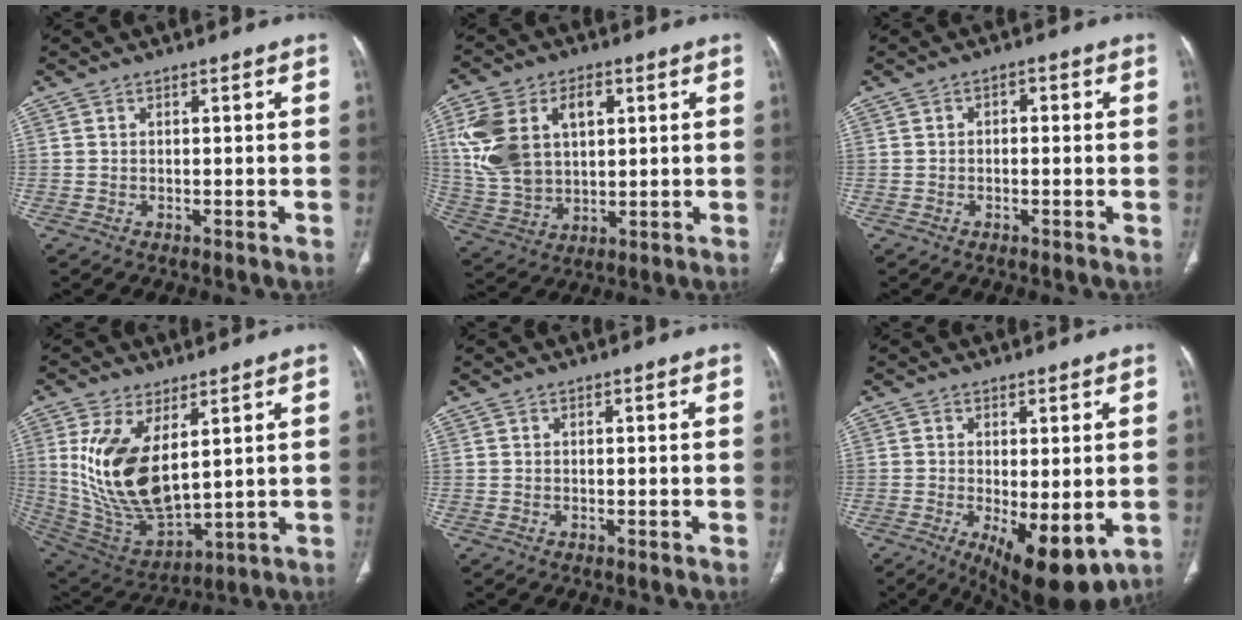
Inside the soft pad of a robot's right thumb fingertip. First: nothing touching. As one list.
[{"total": 16.4, "force": [4.5, 10.8, 11.5], "torque": [-0.217, 0.004, 0.095]}, {"total": 1.6, "force": [0.0, 1.1, 1.2], "torque": [-0.010, 0.008, -0.007]}, {"total": 17.2, "force": [4.7, 8.4, 14.2], "torque": [-0.269, -0.026, 0.118]}, {"total": 0.0}, {"total": 11.2, "force": [-3.0, 4.4, 9.8], "torque": [-0.141, -0.022, -0.028]}]